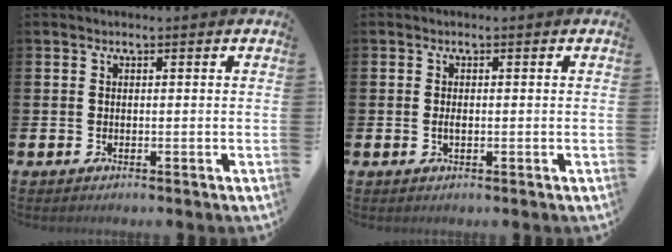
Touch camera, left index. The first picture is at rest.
{"total": 1.0, "force": [-0.1, 0.4, 0.9], "torque": [-0.022, 0.004, -0.002]}